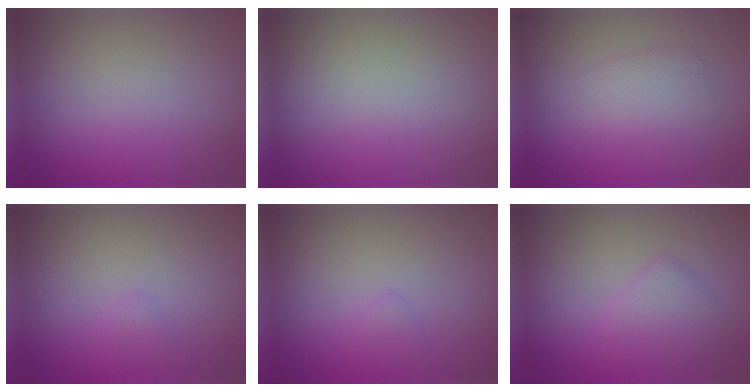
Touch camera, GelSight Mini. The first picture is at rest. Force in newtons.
{"total": 0.0}
{"total": 2.4, "press": 2.4, "slide": 0.1}
{"total": 0.8, "press": 0.8, "slide": 0.0}
{"total": 0.8, "press": 0.8, "slide": 0.0}
{"total": 2.0, "press": 2.0, "slide": 0.1}